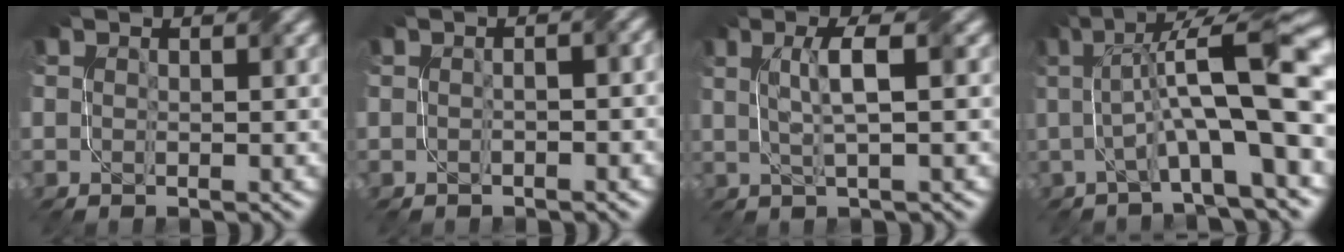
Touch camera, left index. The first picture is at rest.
{"total": 2.2, "force": [0.0, 1.0, 2.0], "torque": [-0.021, 0.007, -0.013]}
{"total": 3.6, "force": [0.6, 0.6, 3.5], "torque": [-0.066, 0.006, 0.013]}
{"total": 11.4, "force": [0.7, 2.4, 11.1], "torque": [-0.175, 0.027, 0.009]}